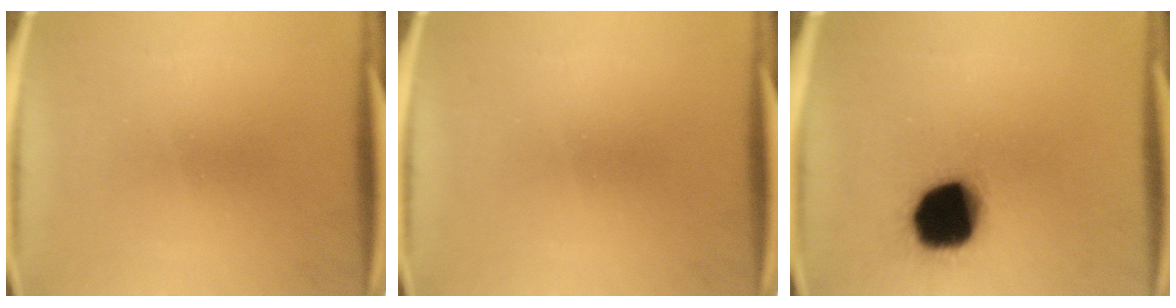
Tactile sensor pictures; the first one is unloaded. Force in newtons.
{"total": 0.0}
{"total": 19.7}